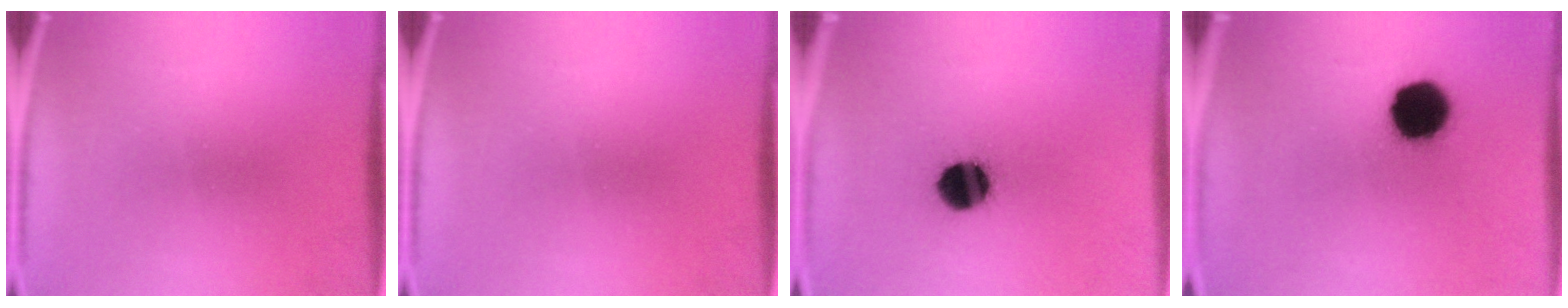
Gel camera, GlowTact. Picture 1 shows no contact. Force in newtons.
{"total": 0.0}
{"total": 10.5}
{"total": 14.6}